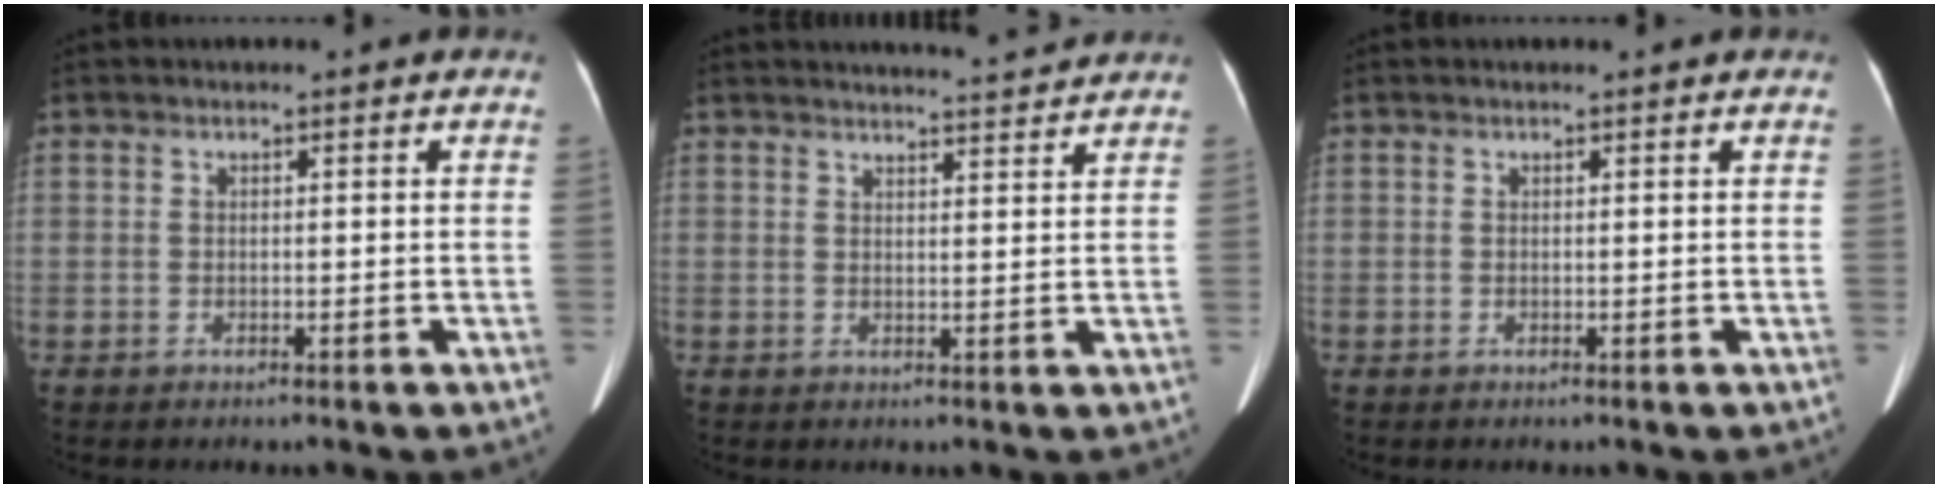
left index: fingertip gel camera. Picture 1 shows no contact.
{"total": 6.9, "force": [6.7, -0.2, 1.6], "torque": [-0.029, 0.002, 0.081]}
{"total": 0.9, "force": [0.9, 0.0, 0.2], "torque": [-0.008, 0.008, 0.011]}